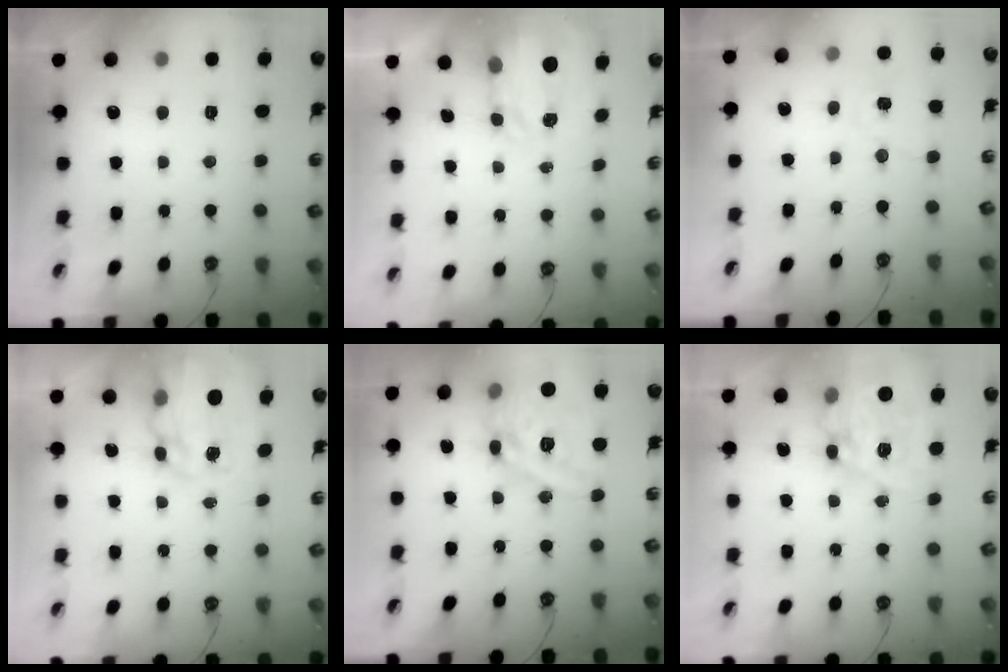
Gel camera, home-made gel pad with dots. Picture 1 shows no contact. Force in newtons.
{"total": 3.5, "press": 3.5, "slide": 0.5}
{"total": 2.9, "press": 2.8, "slide": 0.3}
{"total": 10.3, "press": 10.3, "slide": 1.0}
{"total": 18.2, "press": 18.1, "slide": 1.8}
{"total": 16.7, "press": 16.7, "slide": 1.7}